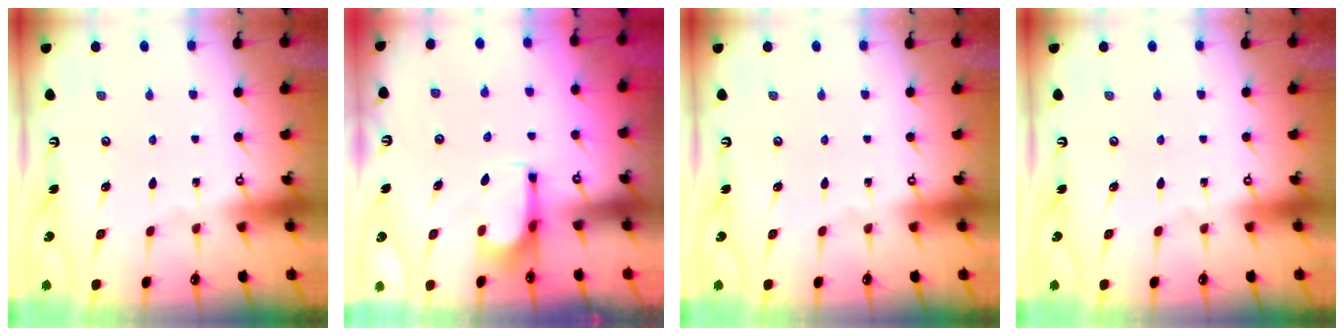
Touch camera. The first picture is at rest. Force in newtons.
{"total": 1.9, "press": 1.9, "slide": 0.3}
{"total": 0.0}
{"total": 0.0}